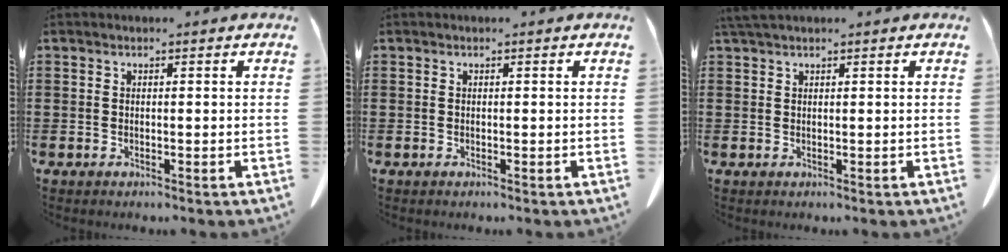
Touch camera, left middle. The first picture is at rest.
{"total": 0.0}
{"total": 1.4, "force": [1.1, 0.1, 0.7], "torque": [-0.017, 0.000, 0.022]}